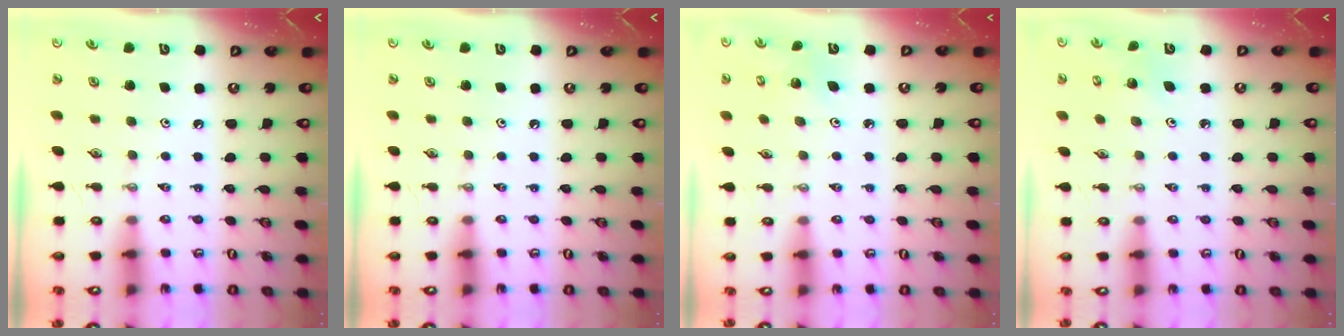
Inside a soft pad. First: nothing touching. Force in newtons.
{"total": 0.0}
{"total": 2.7, "press": 2.7, "slide": 0.2}
{"total": 2.8, "press": 2.8, "slide": 0.2}